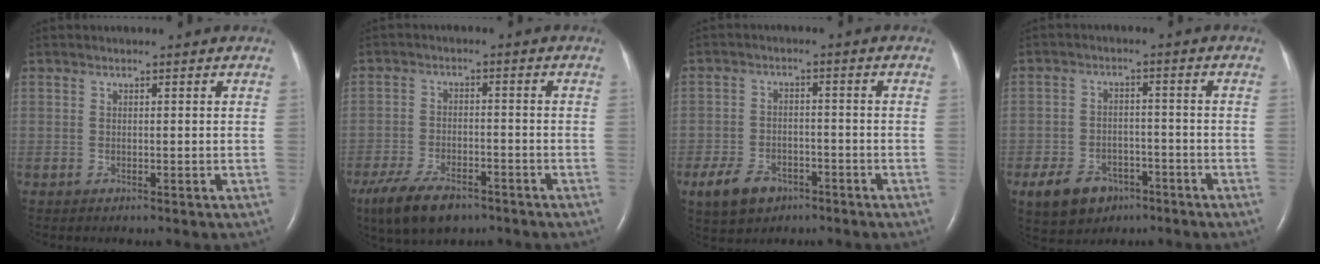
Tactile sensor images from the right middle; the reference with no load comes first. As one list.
[{"total": 9.1, "force": [-6.4, 3.7, 5.2], "torque": [-0.106, -0.011, -0.111]}, {"total": 6.6, "force": [-3.9, 4.2, 3.3], "torque": [-0.068, -0.001, -0.062]}, {"total": 8.4, "force": [-4.9, 5.7, 3.7], "torque": [-0.070, 0.004, -0.071]}]